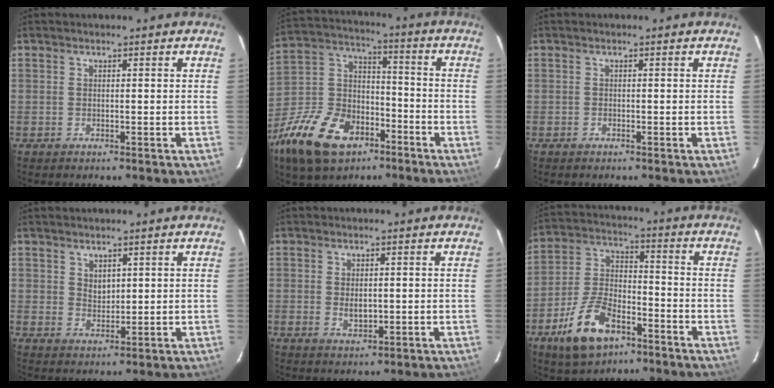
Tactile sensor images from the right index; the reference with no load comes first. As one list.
[{"total": 22.8, "force": [-13.1, 13.8, 12.6], "torque": [-0.293, 0.010, -0.222]}, {"total": 0.5, "force": [-0.4, 0.3, 0.0], "torque": [-0.001, 0.002, -0.009]}, {"total": 2.8, "force": [1.7, 1.9, 1.1], "torque": [-0.013, 0.000, 0.032]}, {"total": 3.1, "force": [-0.2, 2.0, 2.5], "torque": [-0.040, -0.005, 0.001]}, {"total": 13.9, "force": [-7.9, 7.0, 9.0], "torque": [-0.194, 0.007, -0.140]}]